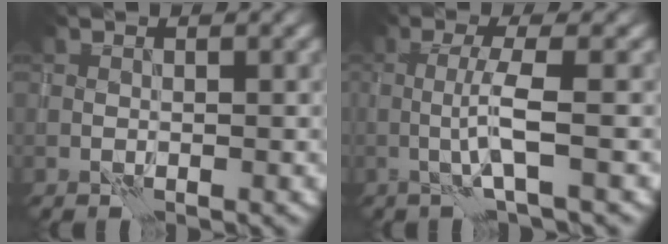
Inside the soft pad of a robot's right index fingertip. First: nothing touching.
{"total": 3.0, "force": [-0.4, 0.2, 3.0], "torque": [-0.055, 0.005, -0.013]}